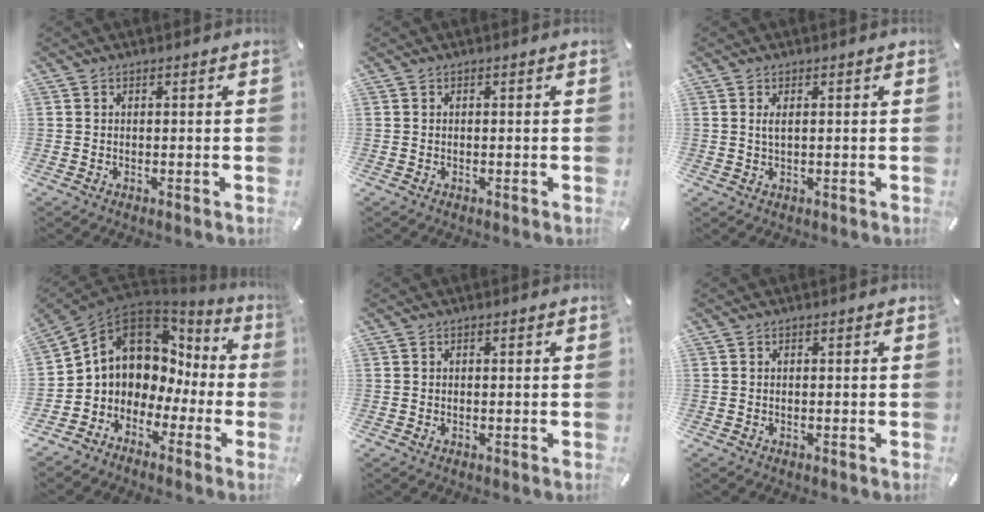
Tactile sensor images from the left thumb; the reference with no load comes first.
{"total": 0.0}
{"total": 1.8, "force": [0.5, 0.6, 1.7], "torque": [-0.035, 0.001, 0.007]}
{"total": 12.1, "force": [2.5, 10.2, 5.9], "torque": [-0.125, -0.009, 0.044]}
{"total": 0.6, "force": [-0.1, 0.3, 0.5], "torque": [-0.010, -0.002, -0.002]}
{"total": 0.0}